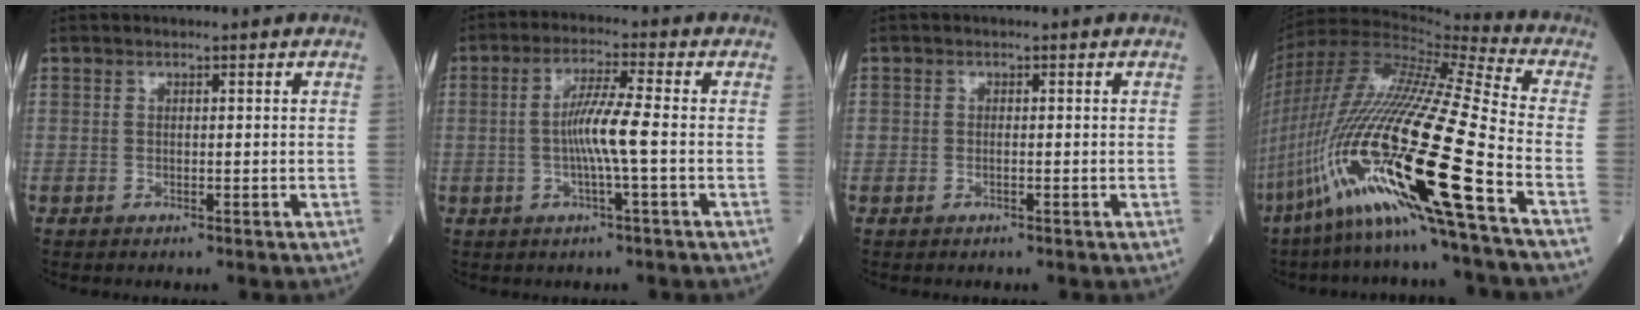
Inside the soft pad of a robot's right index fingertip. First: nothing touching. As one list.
[{"total": 6.4, "force": [-0.7, -0.4, 6.3], "torque": [-0.124, 0.004, -0.016]}, {"total": 0.6, "force": [-0.2, 0.4, 0.4], "torque": [-0.006, 0.003, 0.000]}, {"total": 28.6, "force": [-12.5, 0.7, 25.7], "torque": [-0.531, -0.063, -0.236]}]